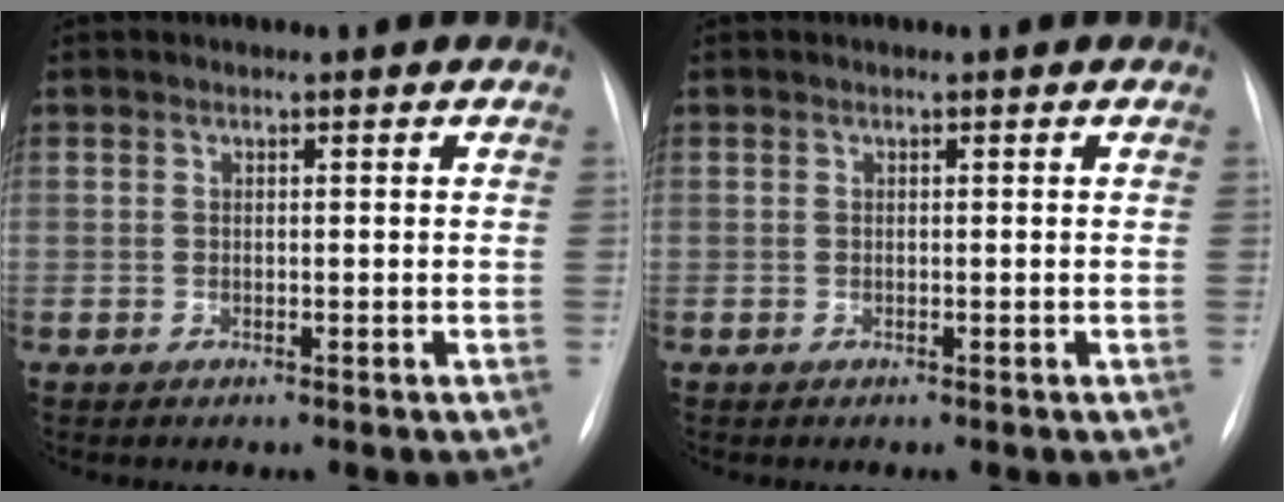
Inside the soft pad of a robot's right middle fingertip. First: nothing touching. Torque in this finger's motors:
{"motor_torque": [-0.05, -0.09, 0.01, 0.00]}